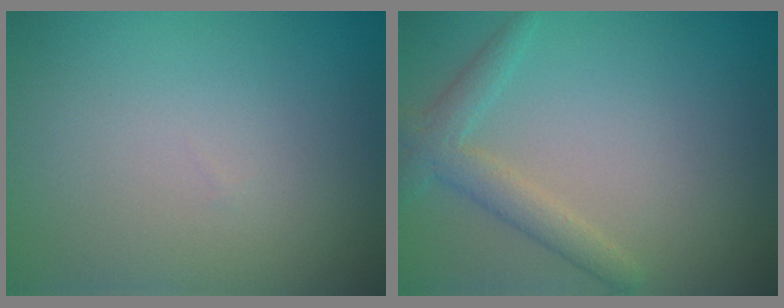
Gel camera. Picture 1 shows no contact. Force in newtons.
{"total": 2.6, "press": 2.6, "slide": 0.1}